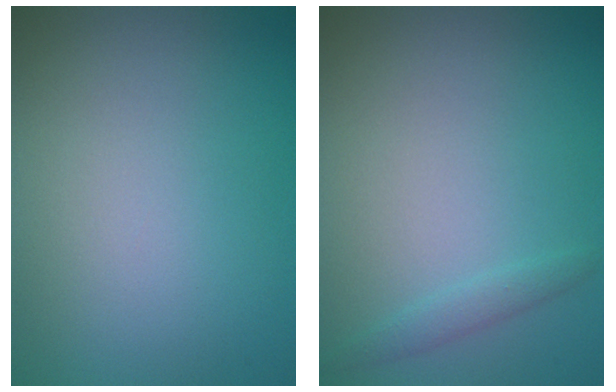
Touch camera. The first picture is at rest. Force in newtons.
{"total": 1.0, "press": 1.0, "slide": 0.1}